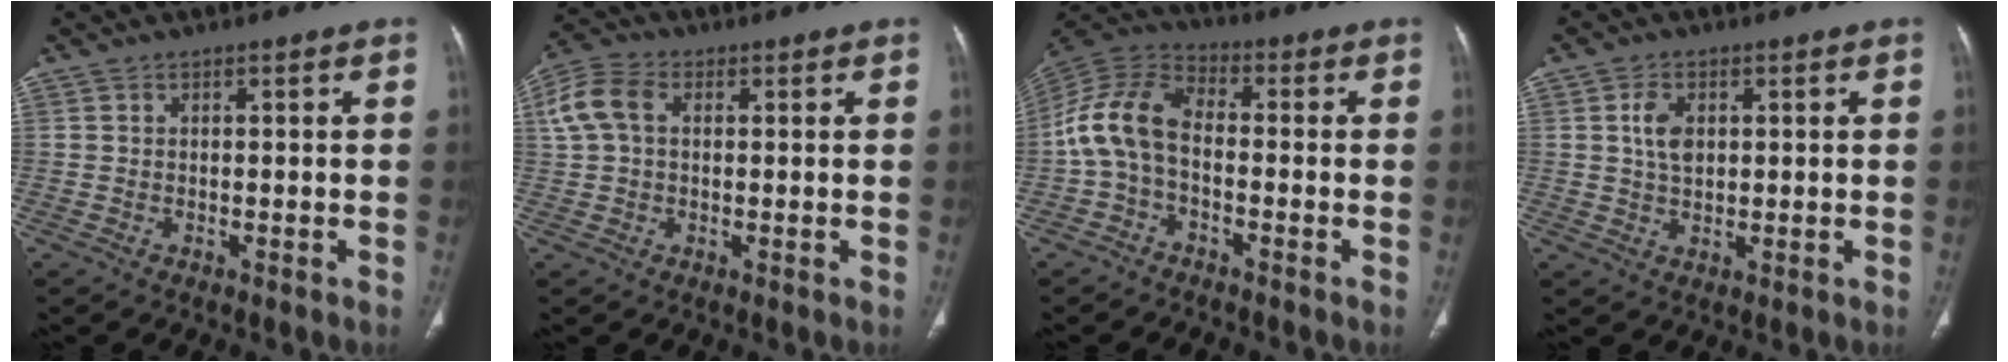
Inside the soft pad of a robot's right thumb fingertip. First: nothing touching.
{"total": 7.2, "force": [1.5, 5.0, 5.0], "torque": [-0.114, 0.023, 0.027]}
{"total": 10.8, "force": [-1.7, 6.6, 8.4], "torque": [-0.169, 0.036, -0.047]}
{"total": 4.7, "force": [1.1, 3.0, 3.4], "torque": [-0.056, -0.005, 0.019]}